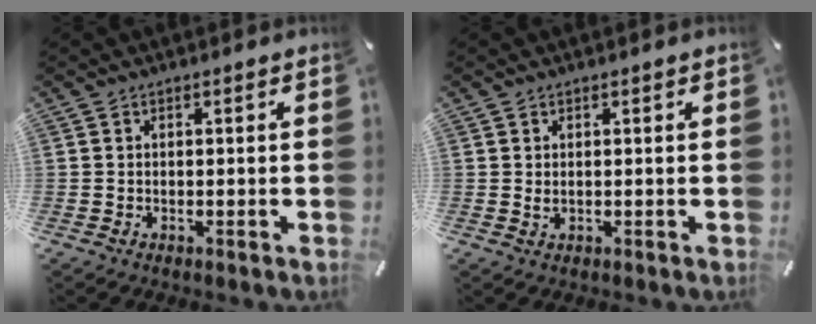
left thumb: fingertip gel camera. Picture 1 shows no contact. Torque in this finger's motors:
{"motor_torque": [0.06, -0.17, 0.21, -0.26, 0.00]}